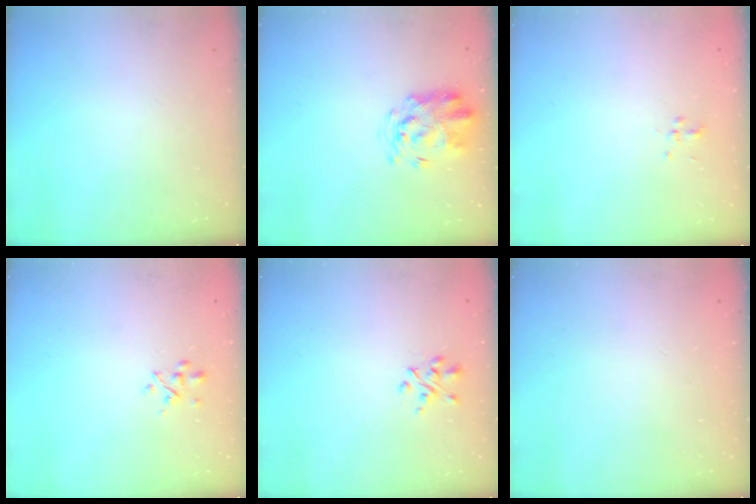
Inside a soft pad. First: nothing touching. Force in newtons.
{"total": 4.2, "press": 4.1, "slide": 0.8}
{"total": 2.0, "press": 1.8, "slide": 0.8}
{"total": 2.5, "press": 2.4, "slide": 0.8}
{"total": 2.5, "press": 2.3, "slide": 0.8}
{"total": 1.7, "press": 1.6, "slide": 0.2}